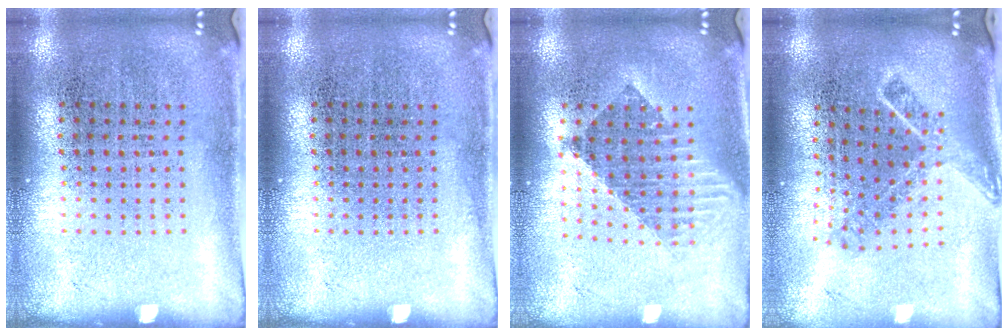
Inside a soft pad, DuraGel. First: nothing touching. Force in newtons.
{"total": 0.0}
{"total": 1.6, "press": 1.4, "slide": 0.9}
{"total": 1.6, "press": 1.2, "slide": 1.1}